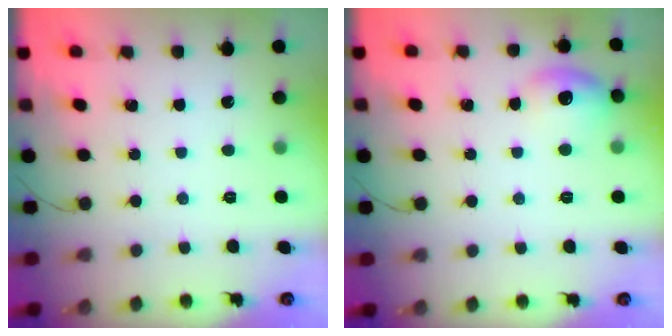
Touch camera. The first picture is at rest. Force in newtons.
{"total": 9.2, "press": 8.2, "slide": 4.0}